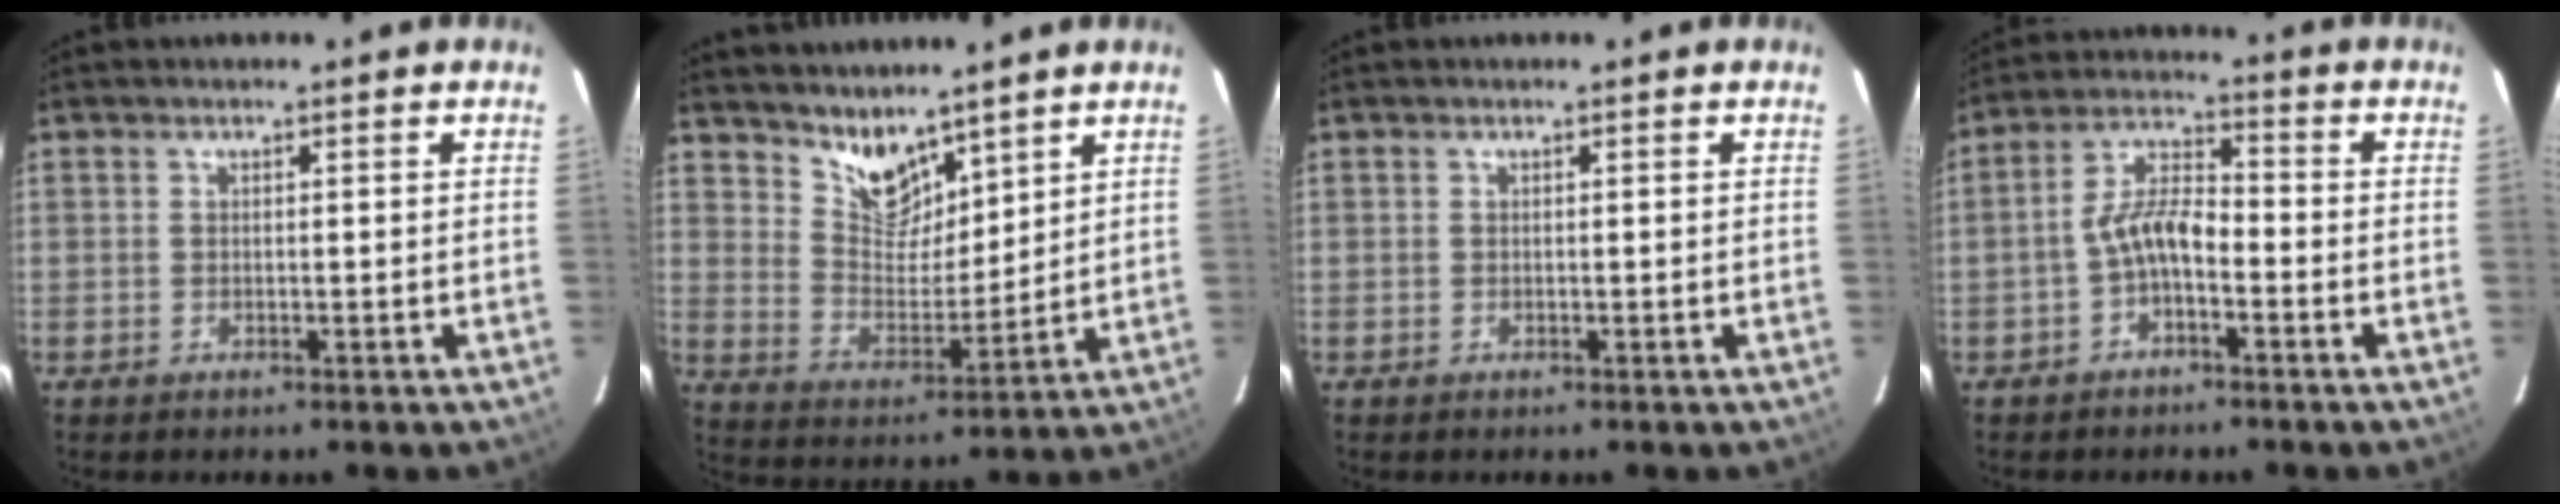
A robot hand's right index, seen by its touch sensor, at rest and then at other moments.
{"total": 8.8, "force": [7.3, 3.7, 3.3], "torque": [-0.054, 0.000, 0.143]}
{"total": 0.0}
{"total": 6.0, "force": [-2.9, 2.3, 4.7], "torque": [-0.100, 0.020, -0.056]}